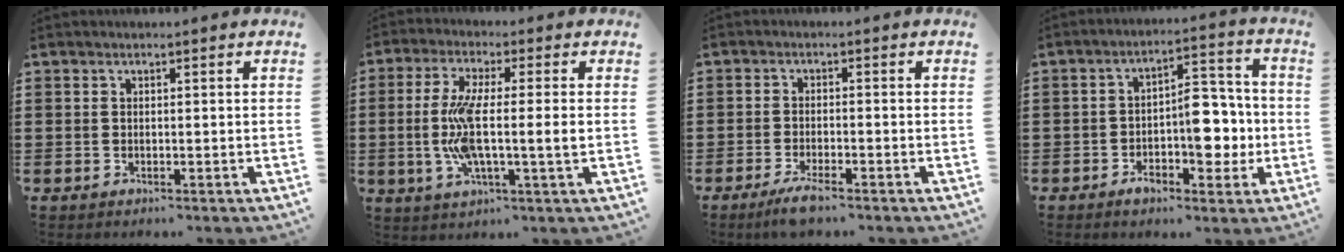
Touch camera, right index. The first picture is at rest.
{"total": 9.0, "force": [-0.8, 1.7, 8.8], "torque": [-0.182, -0.013, -0.022]}
{"total": 3.4, "force": [-2.6, 0.1, 2.1], "torque": [-0.049, -0.009, -0.050]}
{"total": 9.3, "force": [-1.6, 5.3, 7.4], "torque": [-0.088, 0.004, -0.030]}